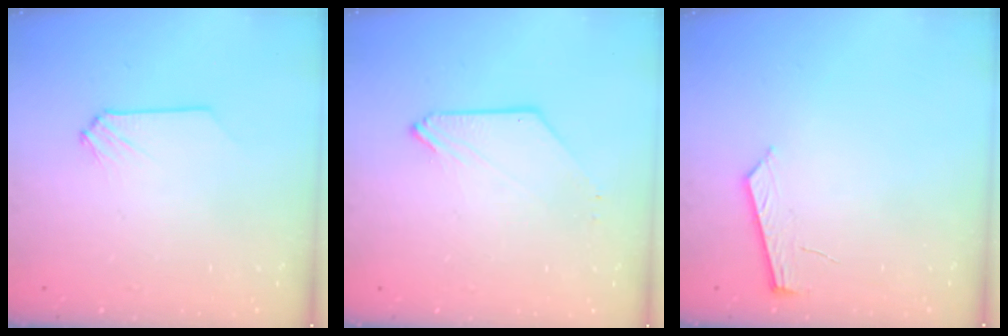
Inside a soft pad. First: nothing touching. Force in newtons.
{"total": 0.0}
{"total": 4.4, "press": 4.4, "slide": 0.5}